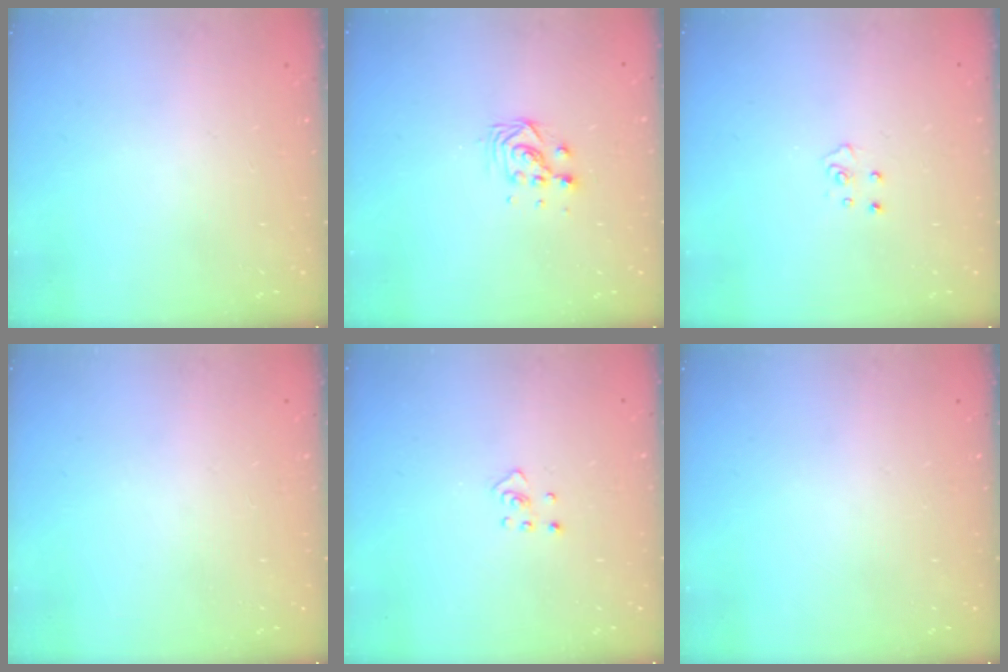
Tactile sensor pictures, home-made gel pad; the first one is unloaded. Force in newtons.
{"total": 4.3, "press": 4.2, "slide": 0.3}
{"total": 3.8, "press": 3.8, "slide": 0.3}
{"total": 0.0}
{"total": 2.4, "press": 2.3, "slide": 0.4}
{"total": 0.0}